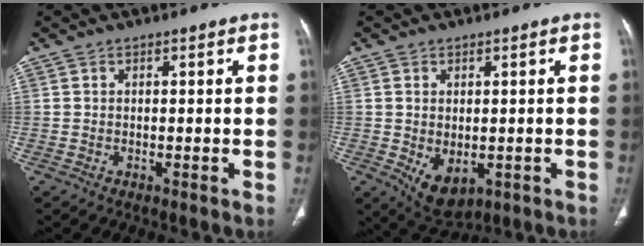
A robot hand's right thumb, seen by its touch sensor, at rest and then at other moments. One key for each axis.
{"total": 6.8, "fx": -1.5, "fy": 4.1, "fz": 5.3, "tx": -0.078, "ty": -0.009, "tz": -0.005}